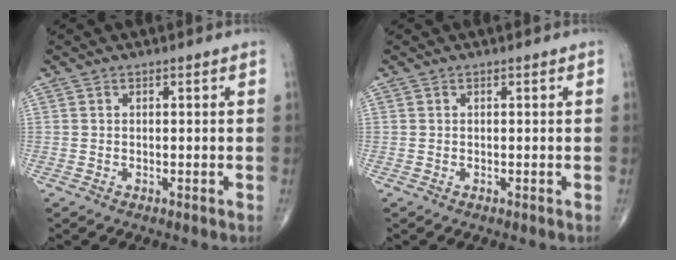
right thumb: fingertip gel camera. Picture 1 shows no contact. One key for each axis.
{"total": 0.0}